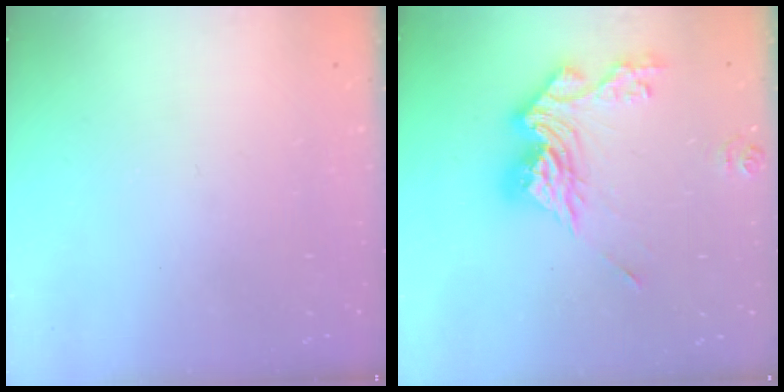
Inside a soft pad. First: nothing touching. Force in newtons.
{"total": 16.4, "press": 16.3, "slide": 1.9}